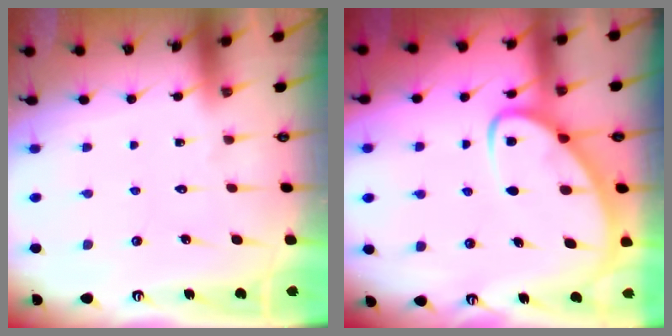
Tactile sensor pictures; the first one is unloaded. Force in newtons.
{"total": 5.7, "press": 5.7, "slide": 0.7}